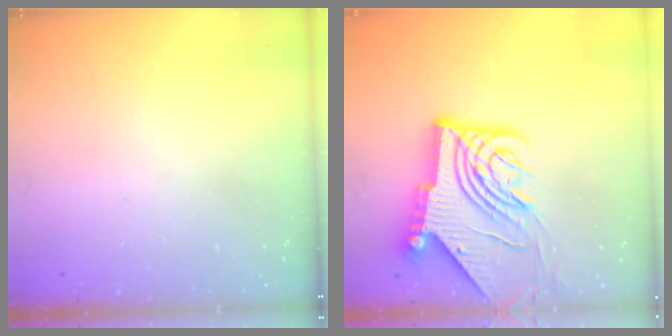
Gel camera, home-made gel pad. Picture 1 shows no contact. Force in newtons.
{"total": 16.2, "press": 16.1, "slide": 2.0}